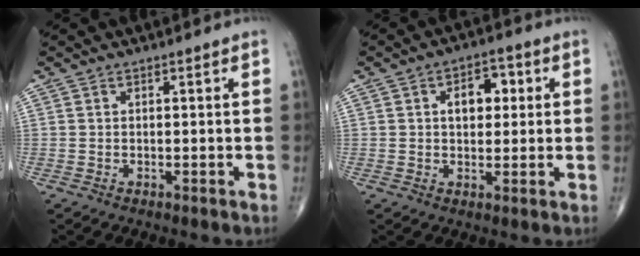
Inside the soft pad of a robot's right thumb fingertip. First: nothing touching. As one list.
[{"total": 6.5, "force": [1.4, 4.2, 4.8], "torque": [-0.047, 0.009, 0.017]}]